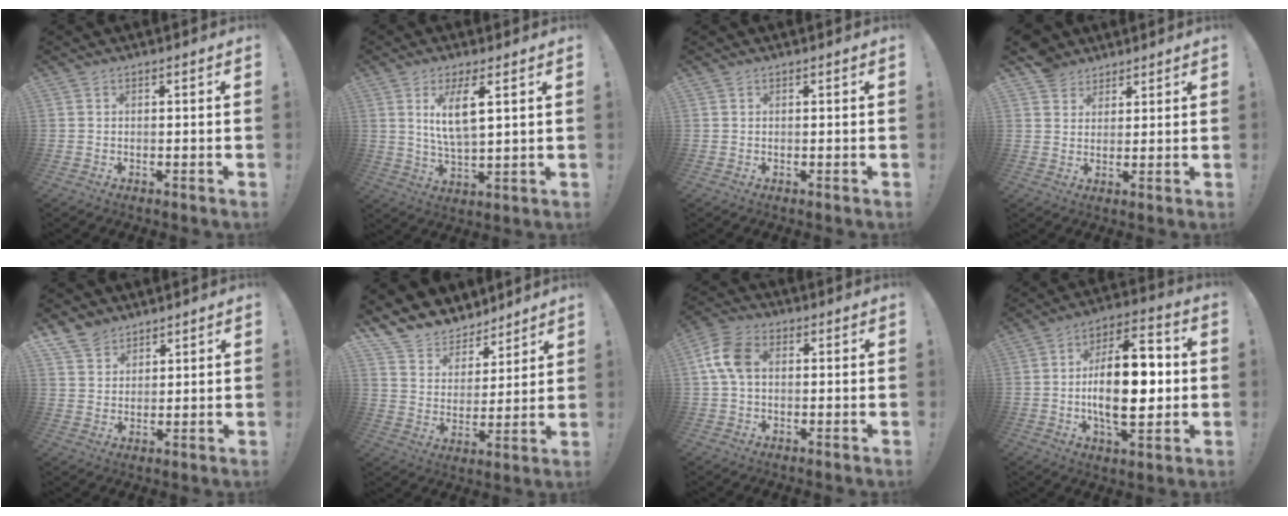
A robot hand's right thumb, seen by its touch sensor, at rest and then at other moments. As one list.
[{"total": 8.8, "force": [3.6, 2.2, 7.7], "torque": [-0.143, -0.012, 0.060]}, {"total": 0.0}, {"total": 5.8, "force": [4.4, 3.8, 0.3], "torque": [-0.011, -0.026, 0.087]}, {"total": 6.5, "force": [5.3, 3.6, 0.9], "torque": [-0.020, -0.035, 0.105]}, {"total": 9.9, "force": [8.3, 5.5, 0.7], "torque": [-0.031, -0.072, 0.160]}, {"total": 9.1, "force": [1.2, 6.1, 6.6], "torque": [-0.140, 0.015, 0.026]}, {"total": 19.5, "force": [-1.2, 9.3, 17.1], "torque": [-0.283, 0.006, -0.024]}]